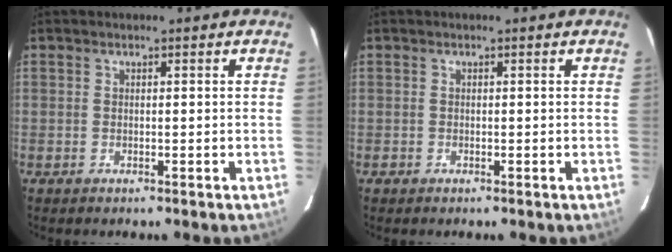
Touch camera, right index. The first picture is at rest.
{"total": 0.8, "force": [-0.4, 0.7, -0.1], "torque": [0.001, 0.003, -0.005]}